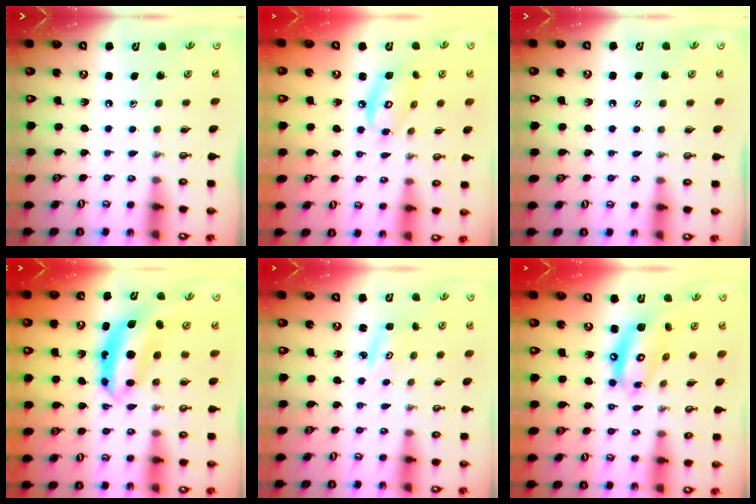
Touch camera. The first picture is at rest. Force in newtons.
{"total": 9.7, "press": 9.7, "slide": 0.7}
{"total": 0.8, "press": 0.2, "slide": 0.7}
{"total": 7.0, "press": 7.0, "slide": 0.7}
{"total": 1.8, "press": 1.8, "slide": 0.1}
{"total": 12.9, "press": 12.8, "slide": 1.5}